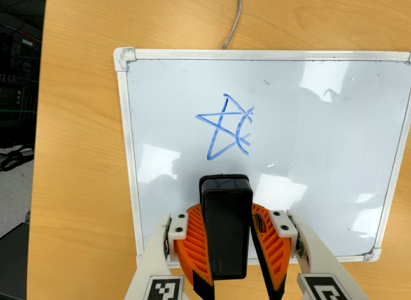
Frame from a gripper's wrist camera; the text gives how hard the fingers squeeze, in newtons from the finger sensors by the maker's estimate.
{"total": 11.5, "left": 10.3, "right": 12.6}